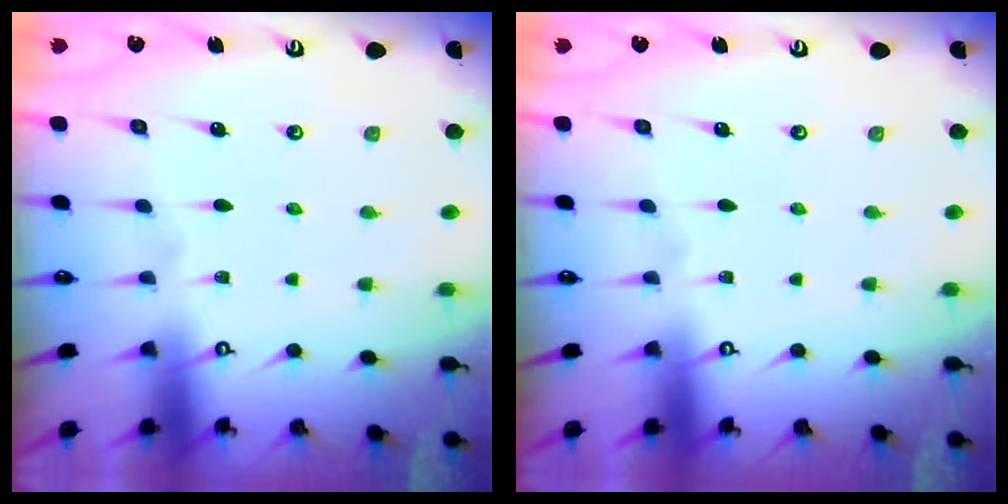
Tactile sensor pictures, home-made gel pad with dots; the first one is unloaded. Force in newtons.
{"total": 0.0}